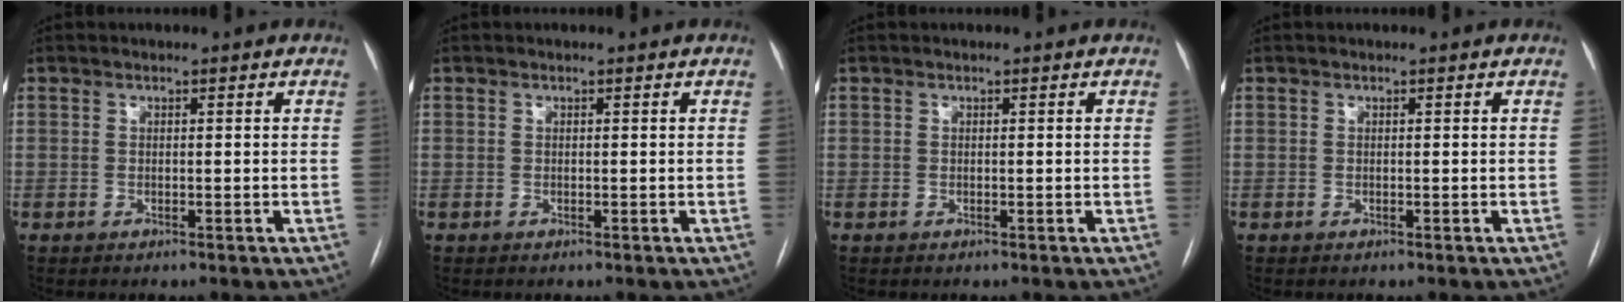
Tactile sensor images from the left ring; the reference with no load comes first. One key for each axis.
{"total": 0.0}
{"total": 0.0}
{"total": 0.0}